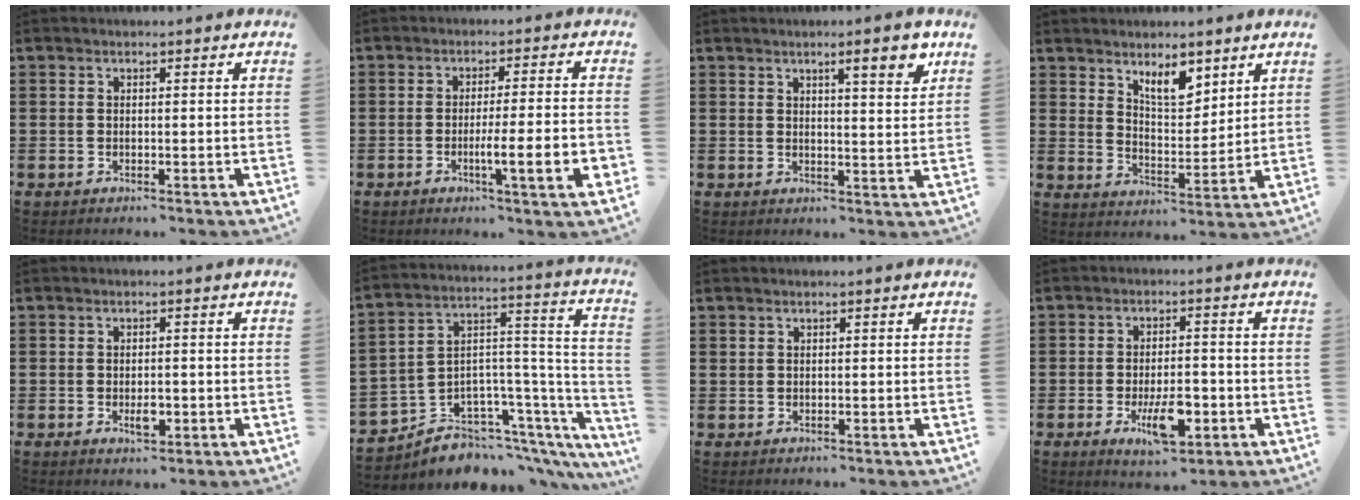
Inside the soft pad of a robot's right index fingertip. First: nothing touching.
{"total": 7.9, "force": [-2.3, 0.4, 7.5], "torque": [-0.120, -0.010, -0.038]}
{"total": 5.5, "force": [3.5, 0.7, 4.2], "torque": [-0.057, -0.008, 0.051]}
{"total": 6.7, "force": [4.9, 2.8, 3.6], "torque": [-0.062, -0.016, 0.086]}
{"total": 2.5, "force": [-0.7, 1.2, 2.1], "torque": [-0.039, 0.002, -0.011]}
{"total": 4.7, "force": [-2.9, 3.6, 0.3], "torque": [-0.017, -0.023, -0.050]}
{"total": 0.6, "force": [0.4, 0.4, 0.0], "torque": [-0.003, 0.002, 0.008]}
{"total": 7.5, "force": [-2.8, 3.1, 6.2], "torque": [-0.108, -0.004, -0.048]}